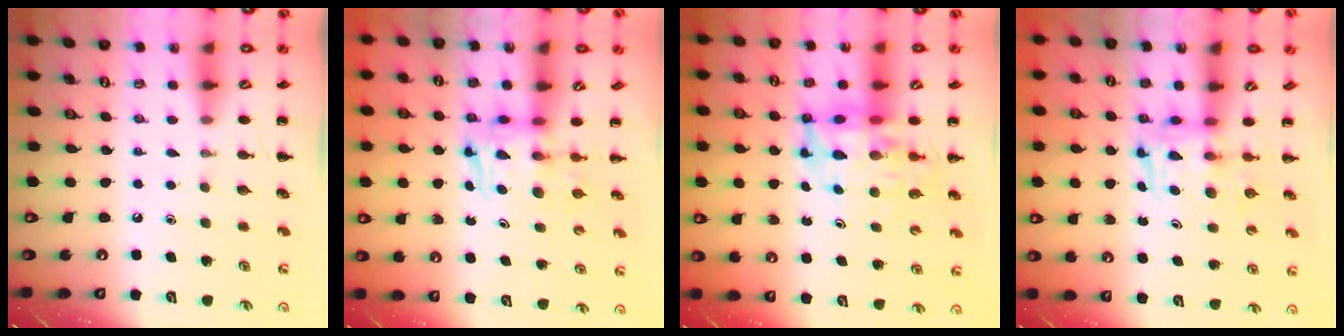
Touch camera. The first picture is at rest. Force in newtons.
{"total": 2.7, "press": 2.7, "slide": 0.2}
{"total": 10.7, "press": 10.2, "slide": 3.2}
{"total": 3.3, "press": 3.3, "slide": 0.5}